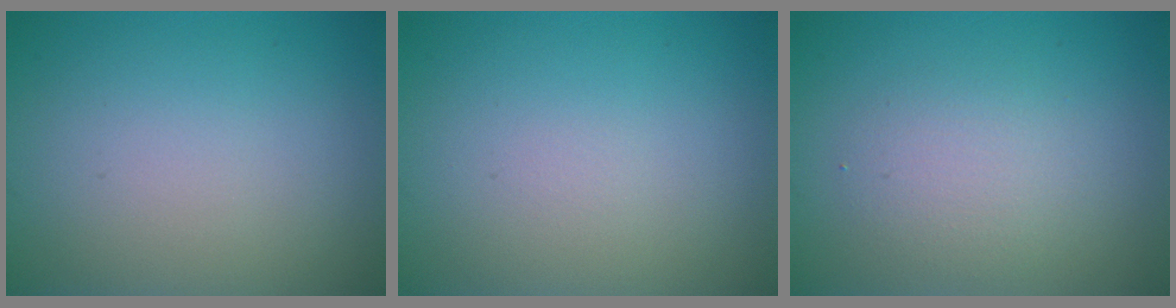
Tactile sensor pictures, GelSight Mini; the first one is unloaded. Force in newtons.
{"total": 0.0}
{"total": 2.3, "press": 2.3, "slide": 0.1}